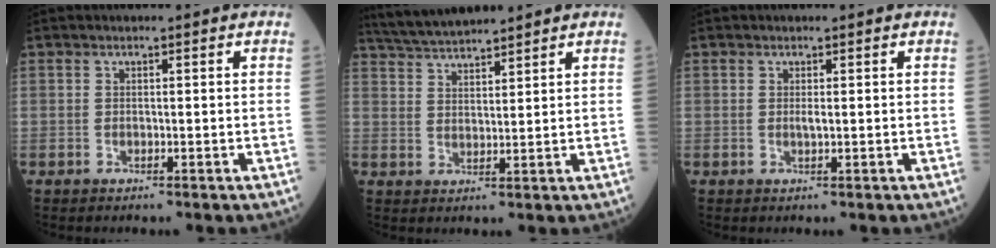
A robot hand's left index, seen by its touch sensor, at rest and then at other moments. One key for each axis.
{"total": 8.2, "fx": 7.7, "fy": 0.2, "fz": 2.6, "tx": -0.059, "ty": 0.030, "tz": 0.144}
{"total": 0.7, "fx": 0.2, "fy": 0.1, "fz": 0.6, "tx": -0.017, "ty": -0.002, "tz": 0.004}